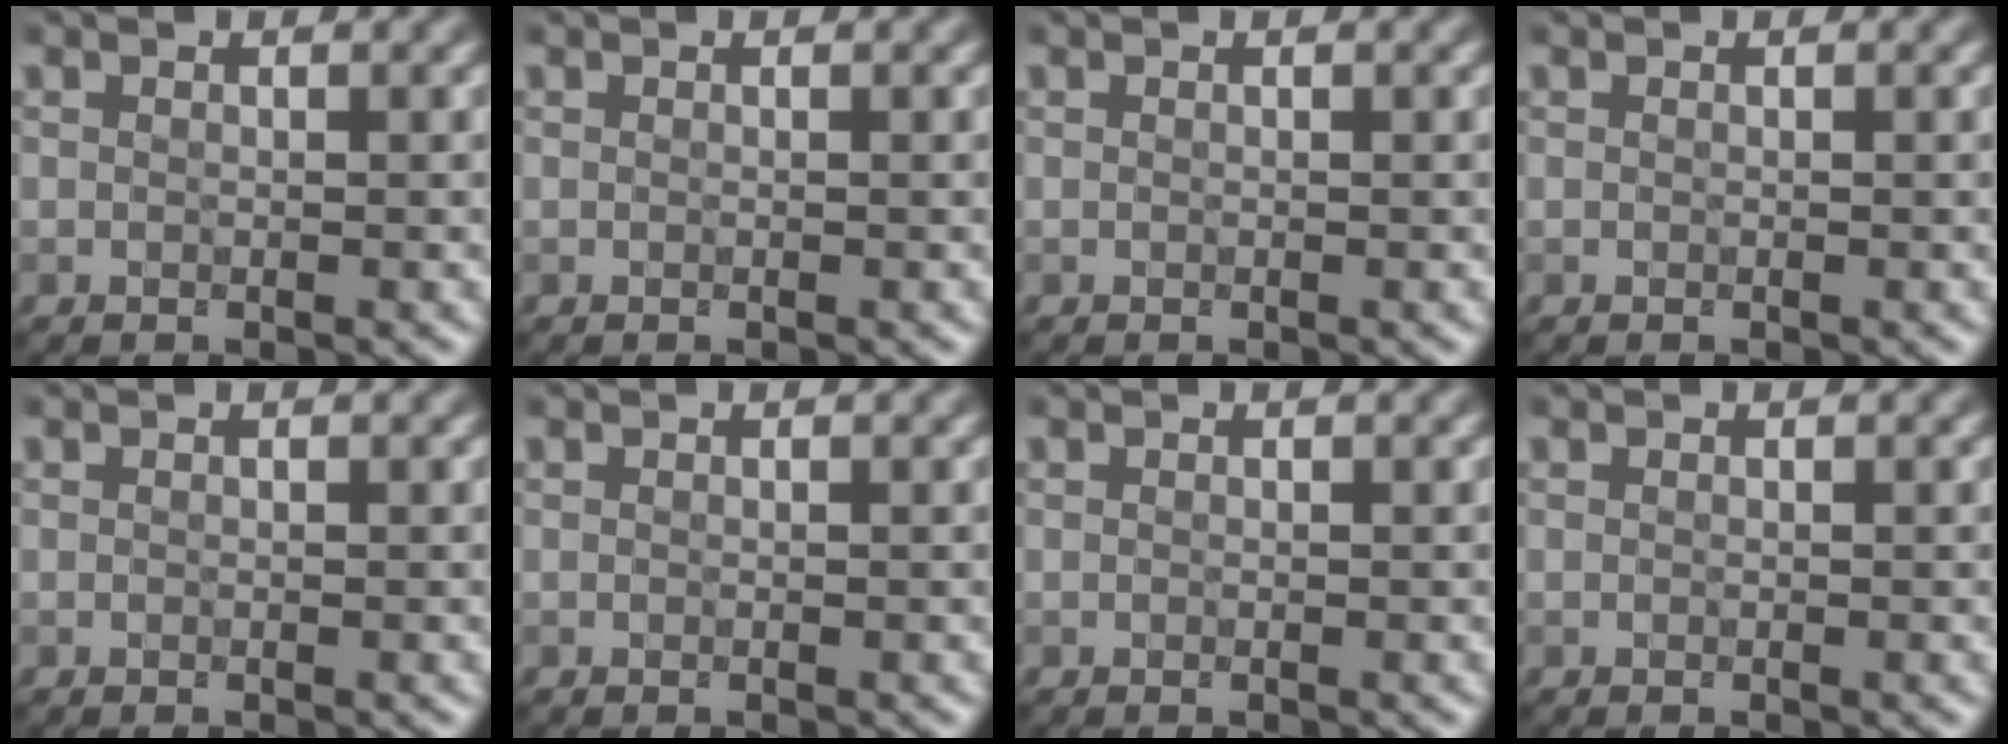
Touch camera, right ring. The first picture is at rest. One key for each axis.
{"total": 0.0}
{"total": 0.0}
{"total": 0.0}
{"total": 0.0}
{"total": 0.0}
{"total": 0.0}
{"total": 0.0}